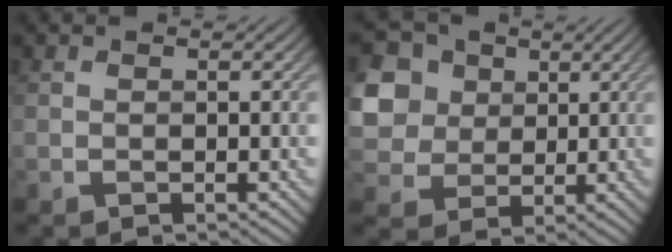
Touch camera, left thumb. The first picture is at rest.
{"total": 10.6, "force": [3.0, 8.7, 5.3], "torque": [-0.174, 0.021, 0.048]}